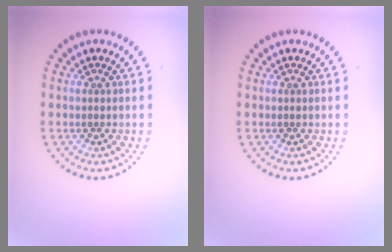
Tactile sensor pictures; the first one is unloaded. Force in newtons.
{"total": 0.0}